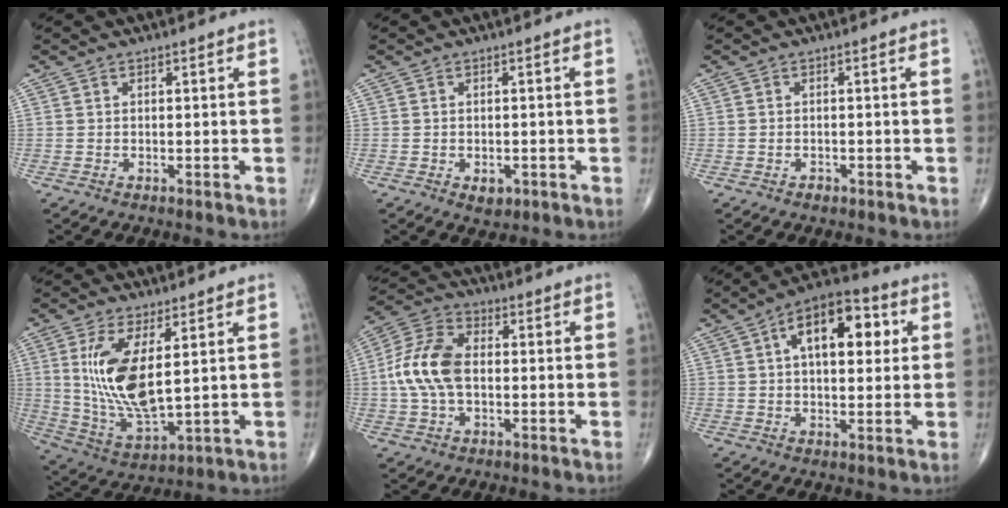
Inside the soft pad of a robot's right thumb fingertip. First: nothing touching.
{"total": 2.4, "force": [-0.9, 1.6, 1.6], "torque": [-0.013, 0.000, -0.006]}
{"total": 1.0, "force": [-0.6, 0.7, 0.4], "torque": [-0.004, 0.004, -0.009]}
{"total": 13.6, "force": [3.0, 5.3, 12.2], "torque": [-0.244, -0.026, 0.074]}
{"total": 11.7, "force": [-0.3, 7.1, 9.3], "torque": [-0.193, 0.026, -0.011]}
{"total": 14.3, "force": [3.8, 7.4, 11.6], "torque": [-0.150, 0.020, 0.051]}